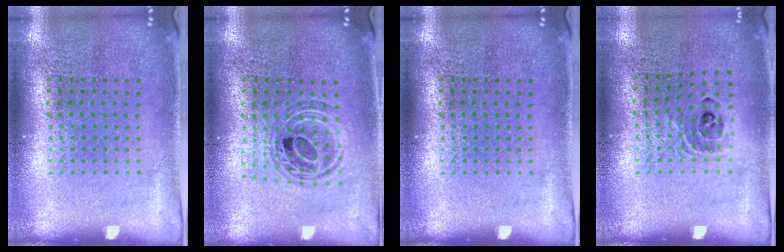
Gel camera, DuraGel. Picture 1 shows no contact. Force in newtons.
{"total": 0.9, "press": 0.9, "slide": 0.2}
{"total": 0.0}
{"total": 1.0, "press": 1.0, "slide": 0.1}